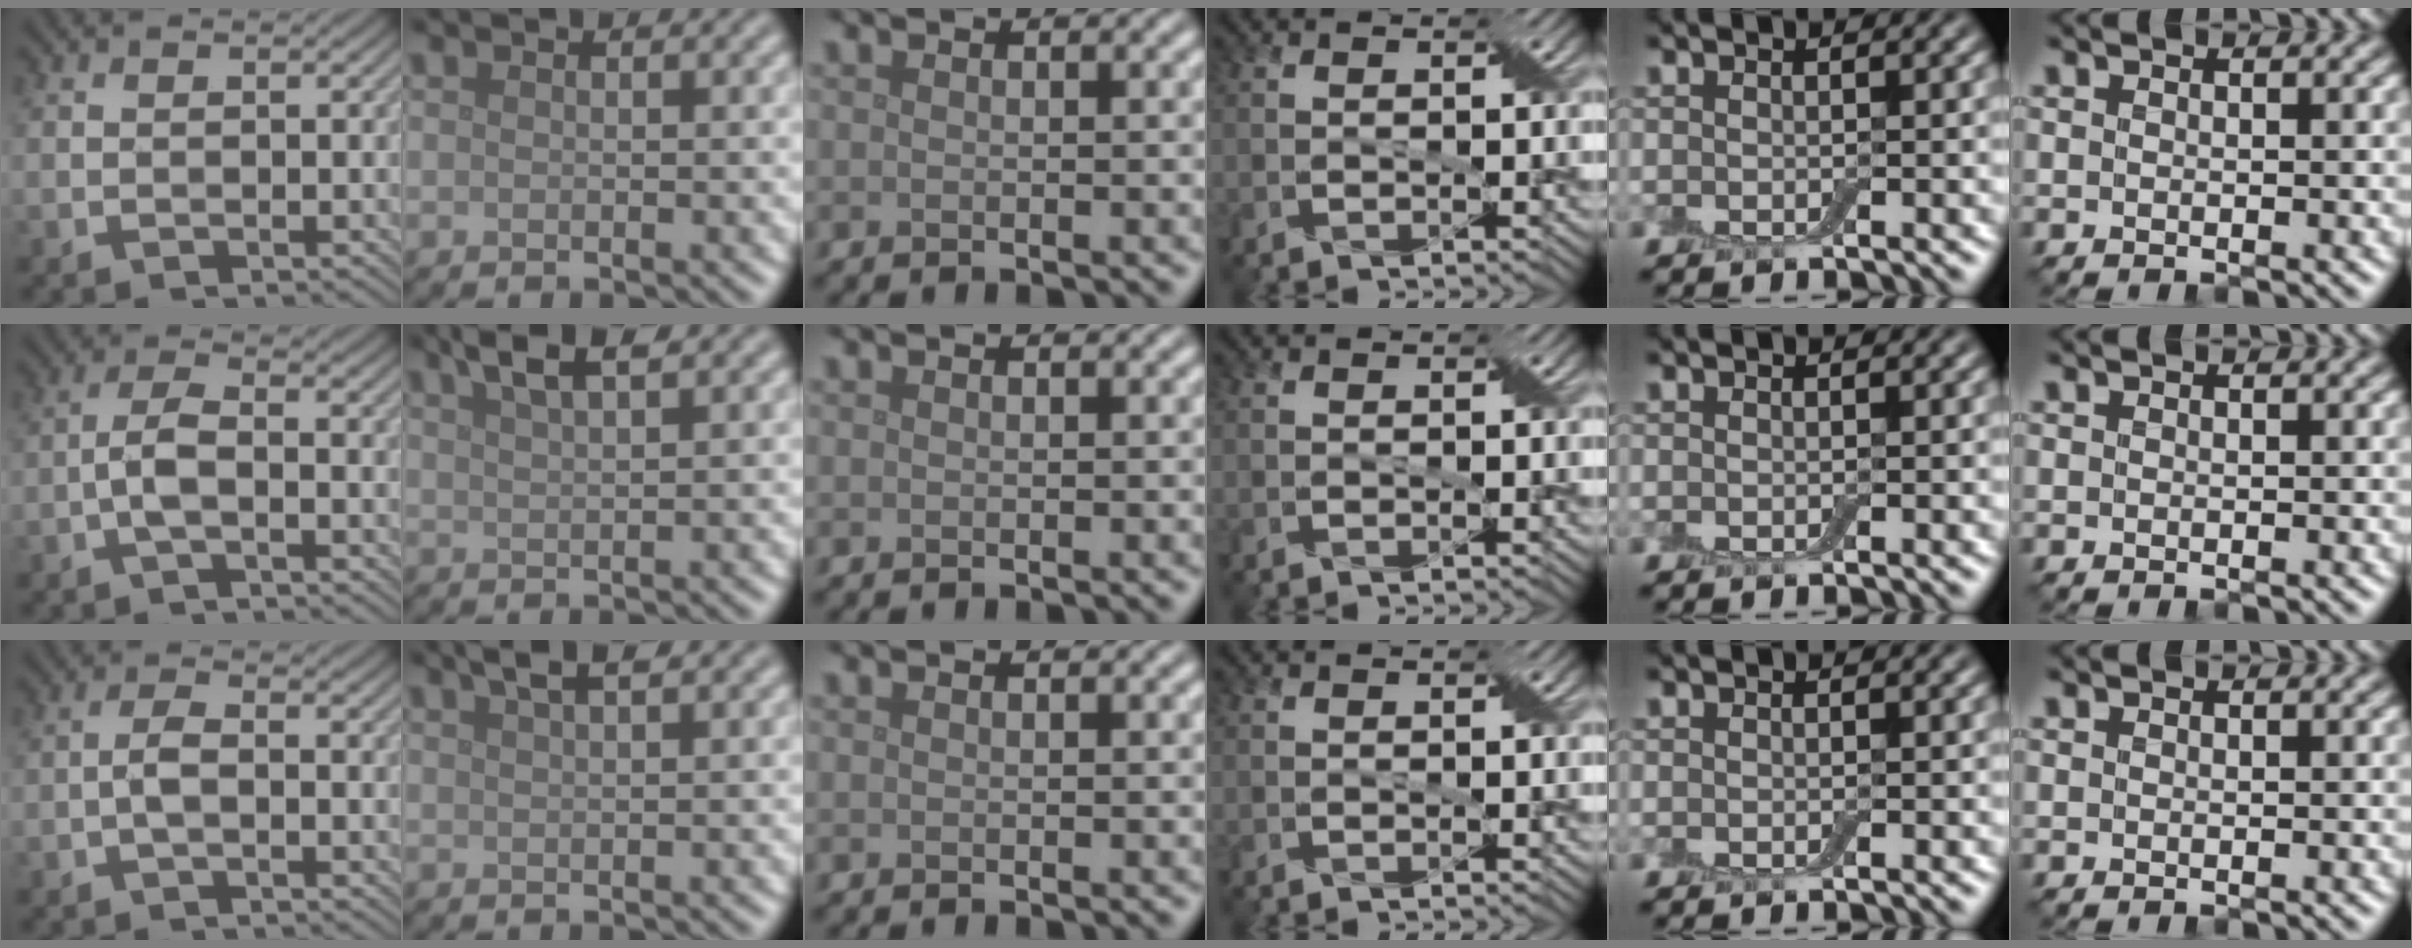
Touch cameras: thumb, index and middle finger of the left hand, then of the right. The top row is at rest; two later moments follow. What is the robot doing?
{"motion": "shake", "object": "box of matches"}